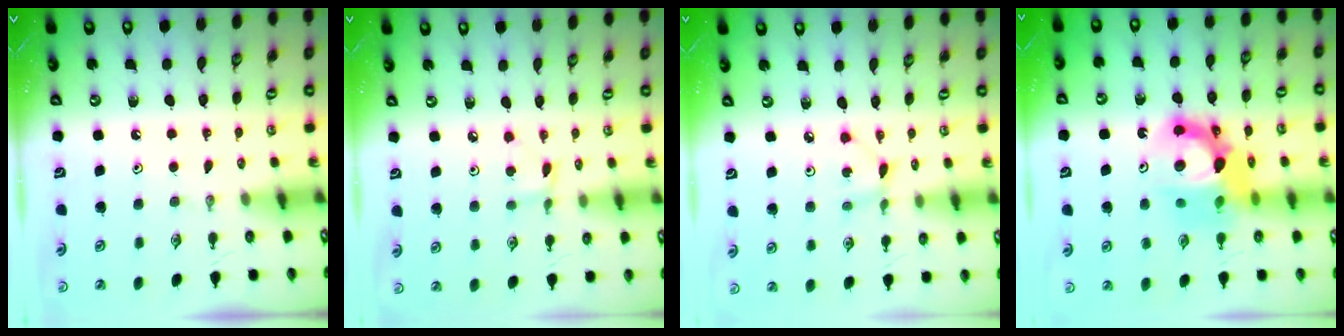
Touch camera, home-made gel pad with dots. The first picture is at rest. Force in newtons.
{"total": 1.7, "press": 1.7, "slide": 0.0}
{"total": 2.0, "press": 2.0, "slide": 0.2}
{"total": 14.2, "press": 14.1, "slide": 1.6}